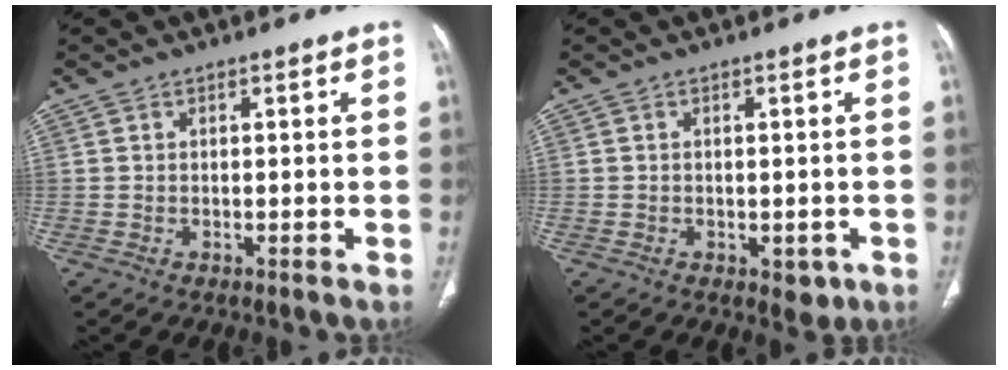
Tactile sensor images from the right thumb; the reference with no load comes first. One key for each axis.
{"total": 2.6, "fx": -0.9, "fy": 1.7, "fz": 1.8, "tx": -0.007, "ty": -0.001, "tz": -0.004}